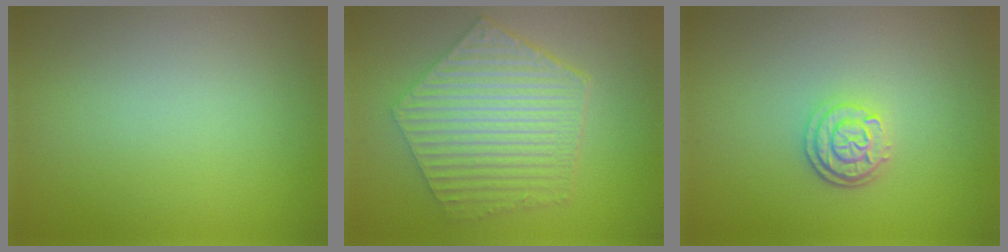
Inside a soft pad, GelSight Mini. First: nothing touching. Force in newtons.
{"total": 6.9, "press": 5.0, "slide": 4.8}
{"total": 2.8, "press": 2.3, "slide": 1.6}